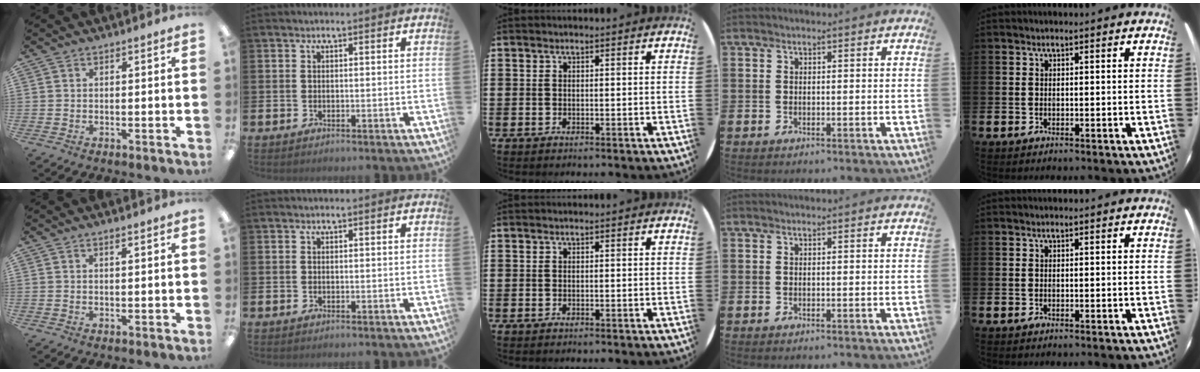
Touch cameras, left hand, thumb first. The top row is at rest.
{"thumb": {"total": 1.2, "force": [0.7, 0.1, 0.9], "torque": [-0.019, 0.001, 0.012]}}